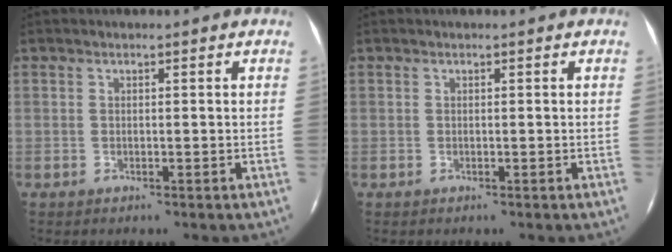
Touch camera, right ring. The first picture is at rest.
{"total": 0.0}